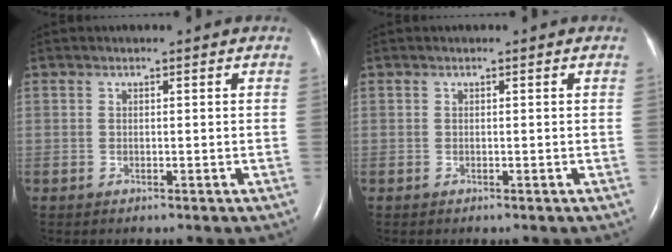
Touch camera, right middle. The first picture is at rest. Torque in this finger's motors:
{"motor_torque": [0.00, 0.01, 0.00, 0.00]}